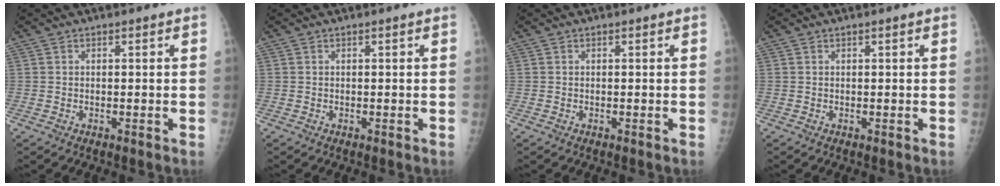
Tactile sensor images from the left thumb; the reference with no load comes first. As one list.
[{"total": 0.0}, {"total": 0.0}, {"total": 0.0}]